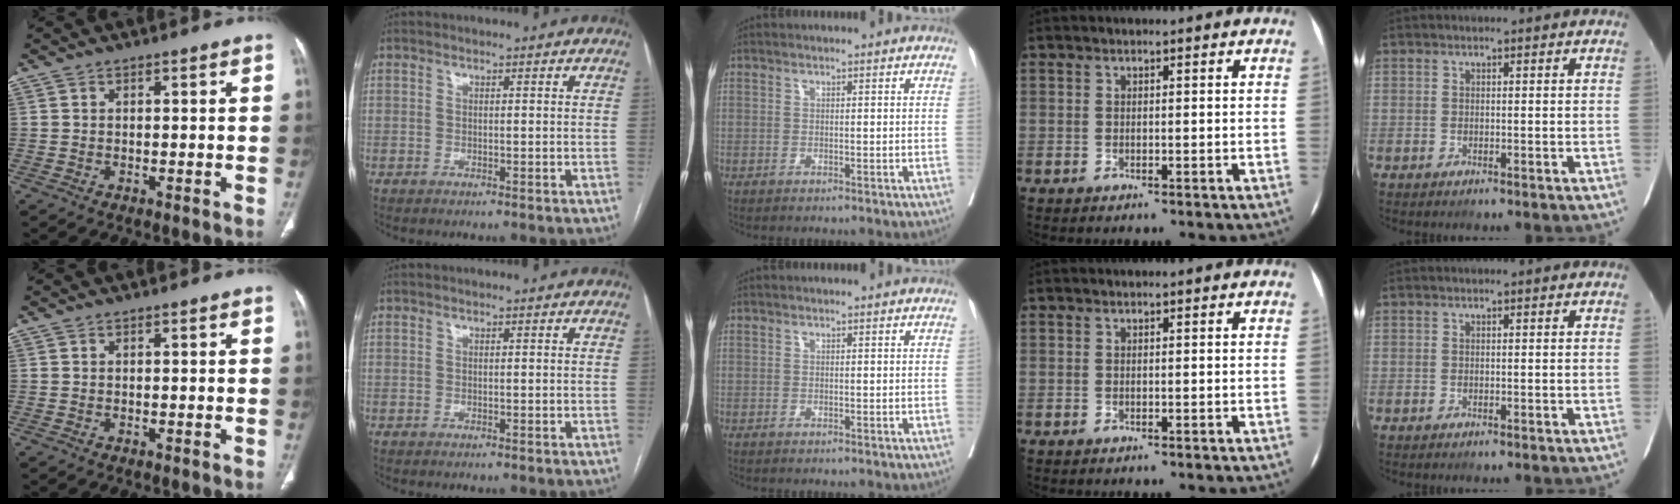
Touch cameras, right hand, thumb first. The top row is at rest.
{}